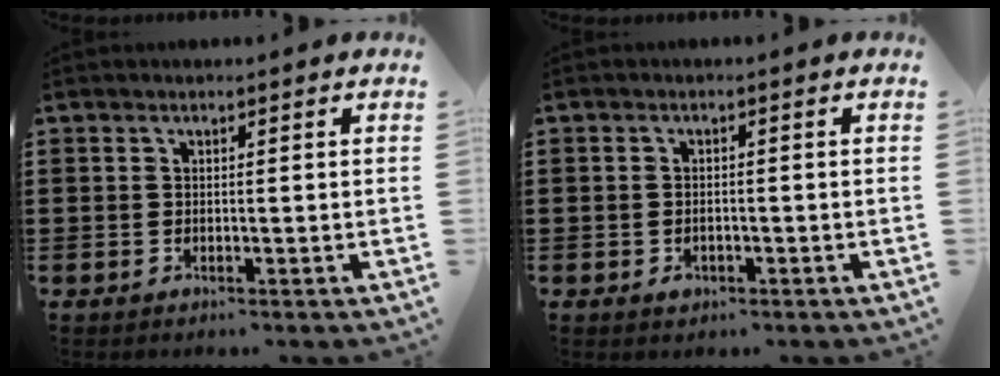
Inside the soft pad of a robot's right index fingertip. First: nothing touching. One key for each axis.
{"total": 1.3, "fx": -0.6, "fy": 0.9, "fz": 0.8, "tx": -0.018, "ty": -0.001, "tz": -0.012}